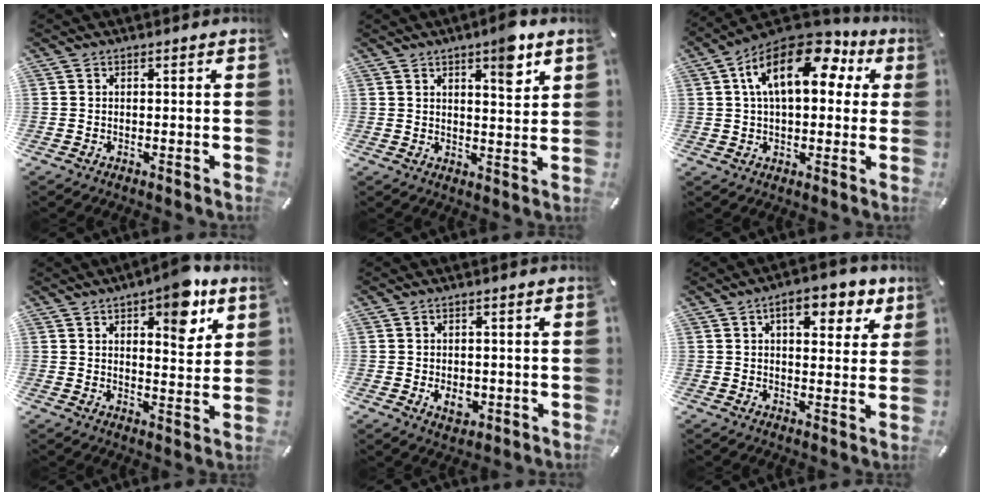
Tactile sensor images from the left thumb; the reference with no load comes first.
{"total": 7.2, "force": [4.8, 2.2, 5.0], "torque": [-0.060, -0.030, 0.074]}
{"total": 17.8, "force": [6.7, 9.4, 13.6], "torque": [-0.237, -0.021, 0.108]}
{"total": 10.0, "force": [6.1, 4.3, 6.7], "torque": [-0.077, -0.033, 0.098]}
{"total": 4.3, "force": [-0.8, 3.2, 2.8], "torque": [-0.045, -0.006, -0.018]}
{"total": 8.9, "force": [4.7, 4.7, 5.8], "torque": [-0.072, -0.013, 0.073]}